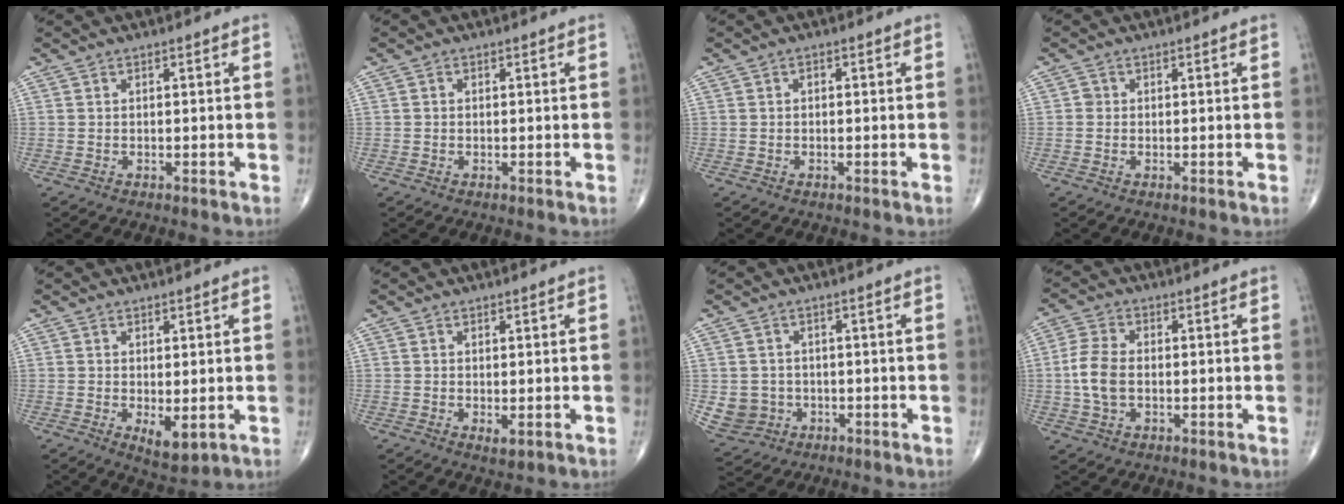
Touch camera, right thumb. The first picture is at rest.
{"total": 0.5, "force": [0.0, 0.5, 0.2], "torque": [-0.001, 0.001, -0.002]}
{"total": 0.7, "force": [0.1, 0.5, 0.6], "torque": [-0.006, 0.002, -0.001]}
{"total": 0.9, "force": [0.0, 0.8, 0.2], "torque": [0.002, 0.003, -0.002]}
{"total": 4.5, "force": [-0.7, 2.0, 3.9], "torque": [-0.058, -0.015, -0.004]}
{"total": 1.5, "force": [-0.2, 0.7, 1.3], "torque": [-0.024, -0.006, -0.001]}
{"total": 5.7, "force": [-0.8, 5.5, 1.3], "torque": [-0.010, 0.006, -0.004]}
{"total": 7.0, "force": [-0.5, 4.4, 5.5], "torque": [-0.120, 0.012, -0.014]}